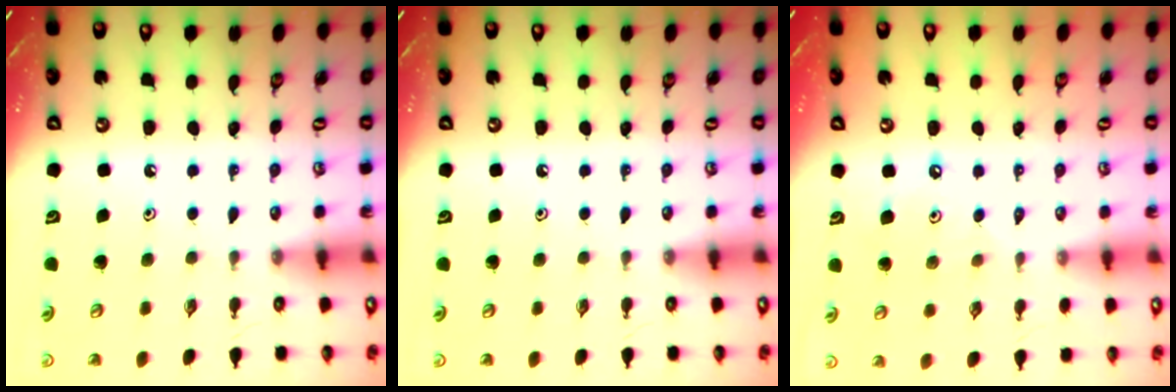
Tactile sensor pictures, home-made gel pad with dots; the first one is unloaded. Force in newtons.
{"total": 0.0}
{"total": 3.5, "press": 3.5, "slide": 0.3}